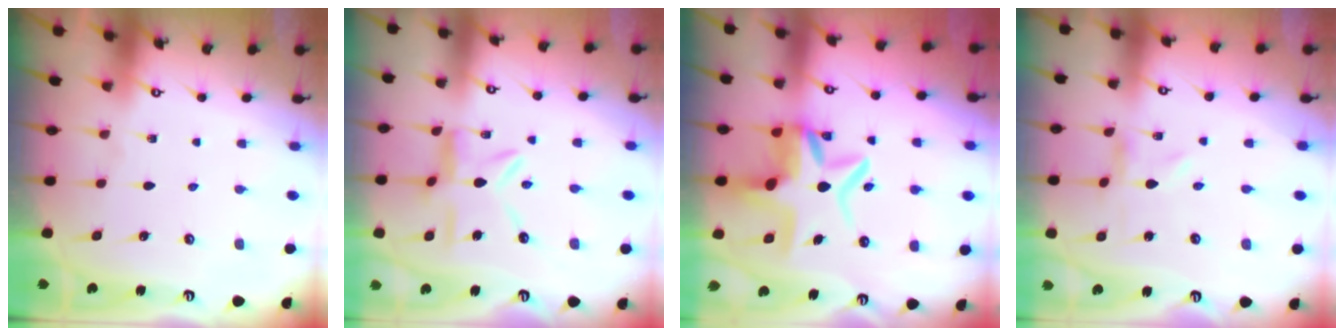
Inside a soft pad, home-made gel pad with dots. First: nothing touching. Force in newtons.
{"total": 9.4, "press": 9.4, "slide": 0.8}
{"total": 10.3, "press": 9.8, "slide": 3.3}
{"total": 0.0}